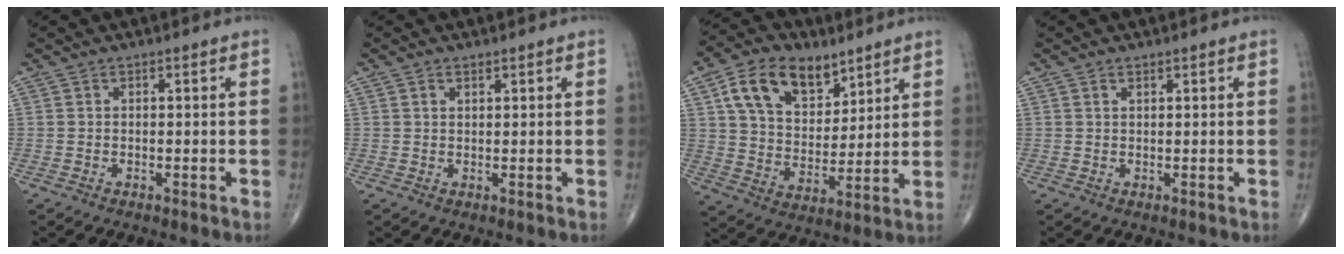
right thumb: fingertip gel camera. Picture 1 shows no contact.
{"total": 1.2, "force": [0.7, 0.7, 0.6], "torque": [-0.008, -0.002, 0.012]}
{"total": 15.2, "force": [8.0, 9.5, 8.8], "torque": [-0.125, -0.028, 0.149]}
{"total": 0.7, "force": [0.5, 0.3, 0.3], "torque": [-0.004, -0.003, 0.008]}